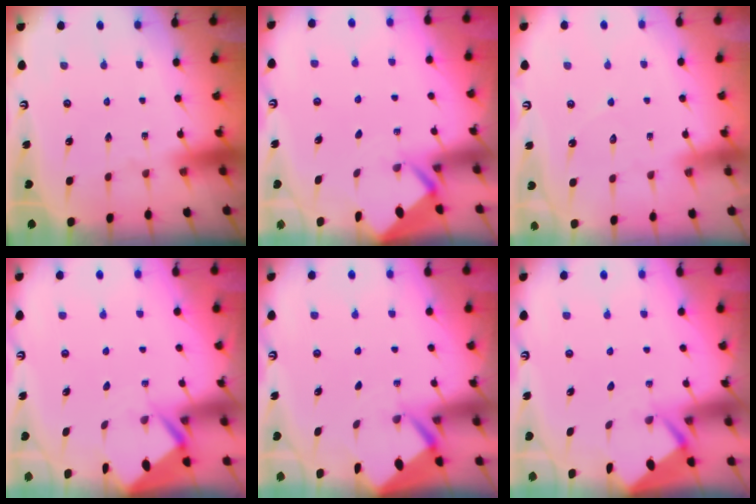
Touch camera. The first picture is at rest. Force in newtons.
{"total": 2.8, "press": 2.8, "slide": 0.2}
{"total": 3.3, "press": 3.3, "slide": 0.3}
{"total": 3.7, "press": 3.7, "slide": 0.4}
{"total": 2.7, "press": 2.6, "slide": 0.3}
{"total": 2.6, "press": 2.6, "slide": 0.4}